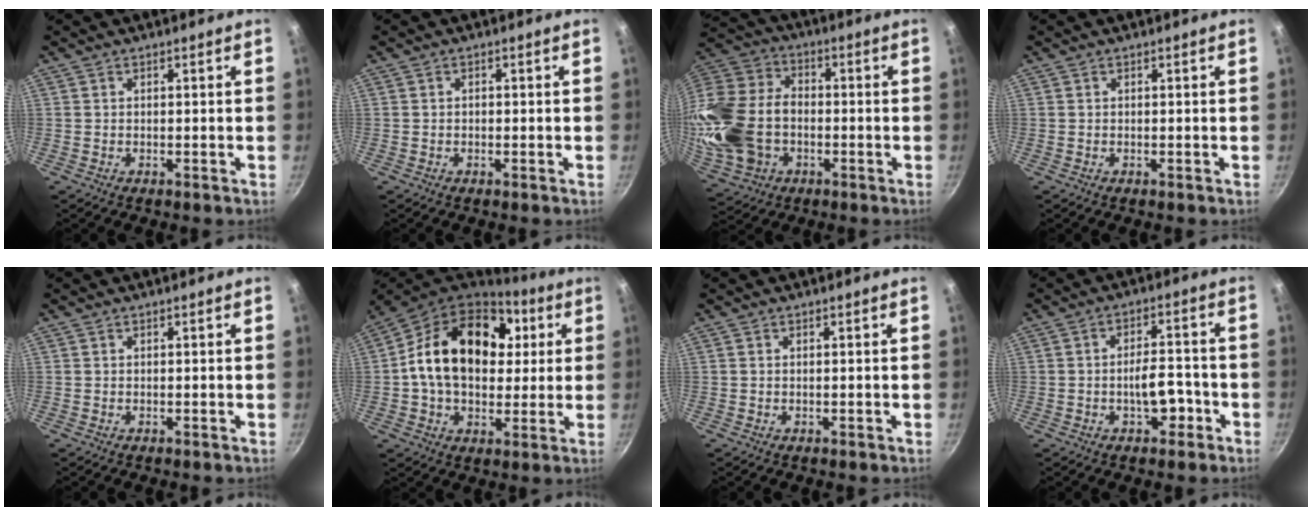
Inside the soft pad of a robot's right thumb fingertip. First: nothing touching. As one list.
[{"total": 0.6, "force": [-0.1, 0.5, 0.3], "torque": [-0.005, 0.003, -0.003]}, {"total": 21.9, "force": [-4.0, 15.9, 14.5], "torque": [-0.310, 0.031, -0.071]}, {"total": 0.0}, {"total": 0.0}, {"total": 22.1, "force": [4.4, 15.5, 15.2], "torque": [-0.231, 0.017, 0.059]}, {"total": 0.0}, {"total": 6.6, "force": [-2.7, 3.4, 4.9], "torque": [-0.047, 0.028, -0.038]}]